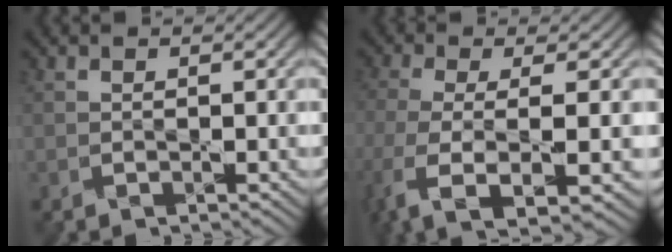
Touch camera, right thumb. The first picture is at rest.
{"total": 8.4, "force": [-3.5, 2.2, 7.2], "torque": [-0.154, -0.021, -0.070]}